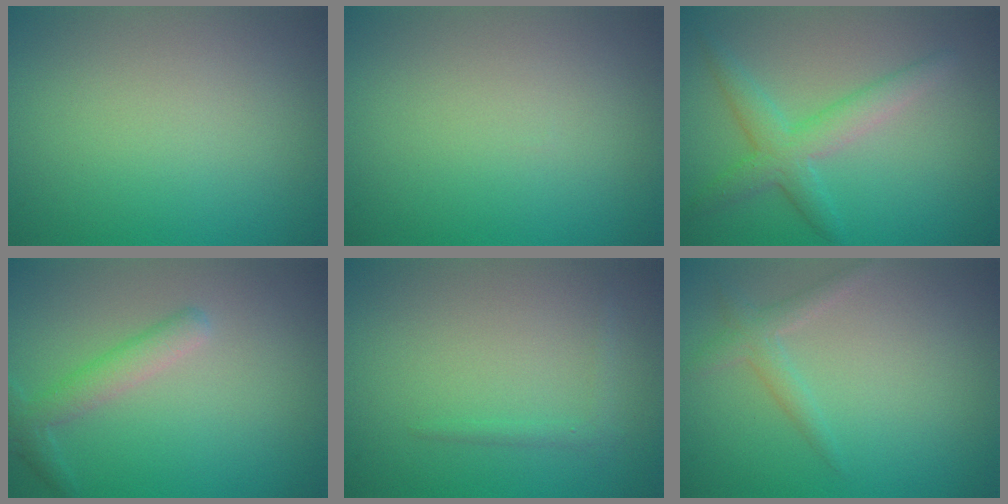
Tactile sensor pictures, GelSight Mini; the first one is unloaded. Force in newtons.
{"total": 0.0}
{"total": 3.5, "press": 3.5, "slide": 0.2}
{"total": 2.6, "press": 2.5, "slide": 0.1}
{"total": 1.1, "press": 1.1, "slide": 0.1}
{"total": 1.7, "press": 1.7, "slide": 0.0}